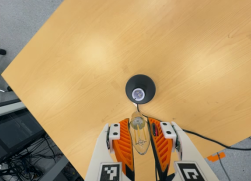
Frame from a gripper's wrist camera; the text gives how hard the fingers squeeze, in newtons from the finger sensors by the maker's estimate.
{"total": 20.6, "left": 22.2, "right": 19.0}